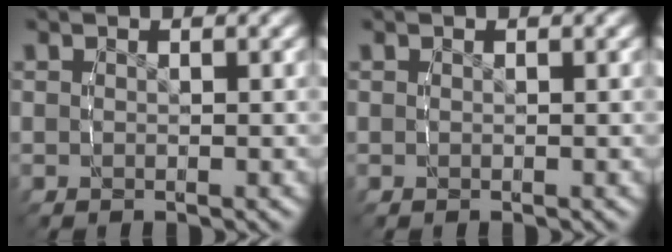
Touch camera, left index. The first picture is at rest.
{"total": 0.0}